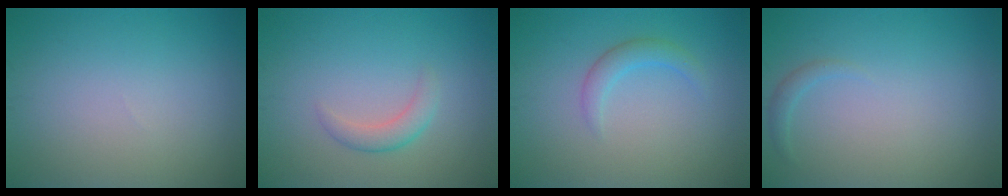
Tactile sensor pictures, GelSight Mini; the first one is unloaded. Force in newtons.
{"total": 1.8, "press": 1.8, "slide": 0.2}
{"total": 1.8, "press": 1.8, "slide": 0.1}
{"total": 0.8, "press": 0.8, "slide": 0.1}